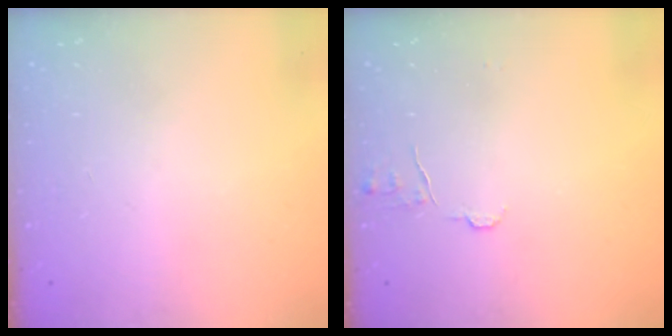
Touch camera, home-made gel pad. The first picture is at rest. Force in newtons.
{"total": 4.5, "press": 4.5, "slide": 0.4}